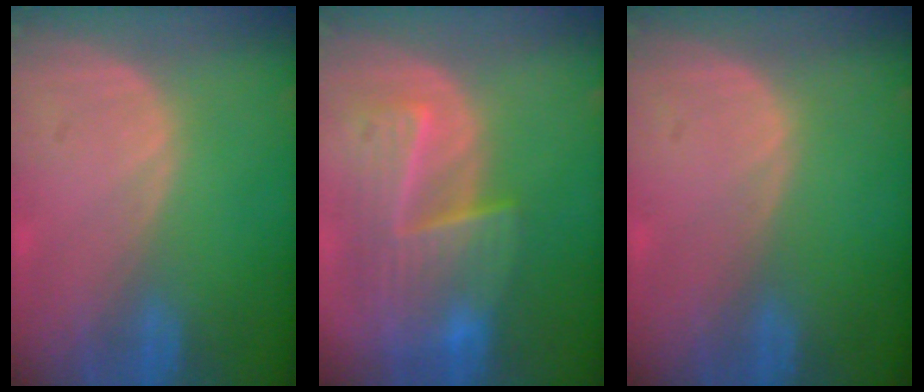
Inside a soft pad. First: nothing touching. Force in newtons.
{"total": 9.6, "press": 8.4, "slide": 4.6}
{"total": 0.0}